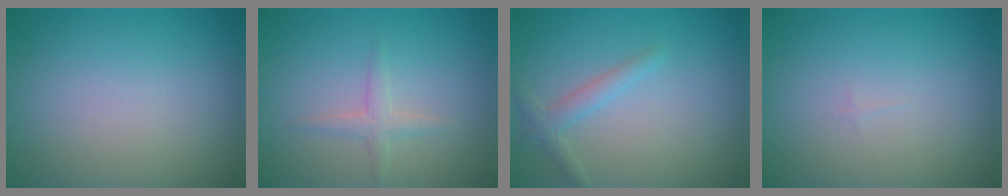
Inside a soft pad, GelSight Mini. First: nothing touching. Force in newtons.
{"total": 1.4, "press": 1.4, "slide": 0.1}
{"total": 1.6, "press": 1.6, "slide": 0.1}
{"total": 0.0}